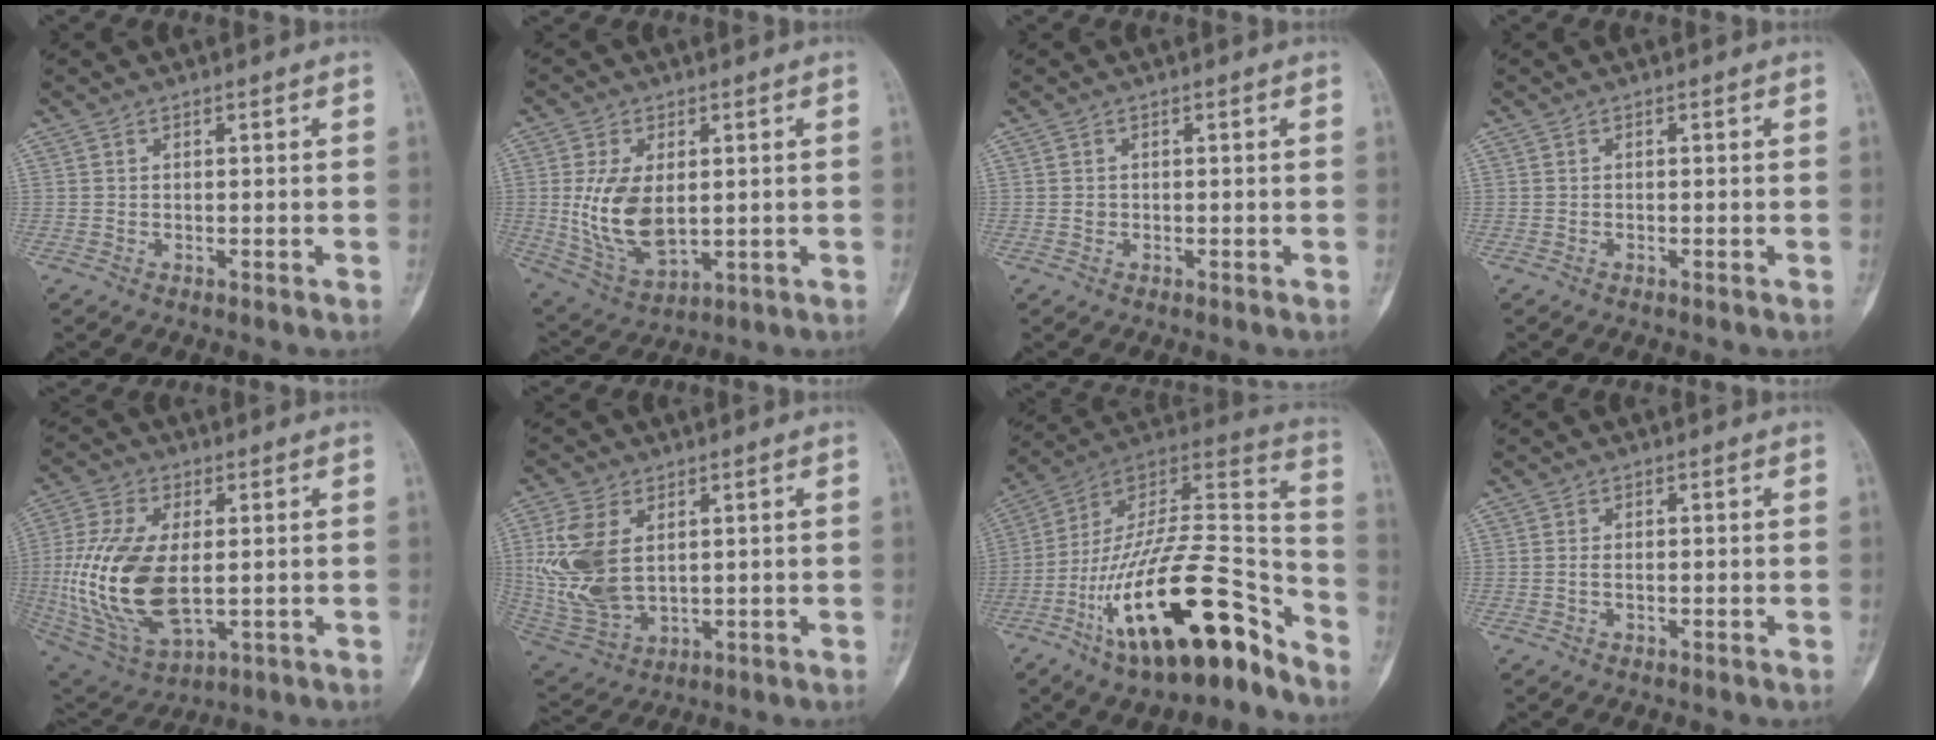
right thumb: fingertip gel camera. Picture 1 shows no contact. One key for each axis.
{"total": 12.5, "fx": 0.8, "fy": 7.3, "fz": 10.1, "tx": -0.187, "ty": -0.012, "tz": 0.033}
{"total": 0.7, "fx": -0.1, "fy": 0.6, "fz": 0.2, "tx": -0.001, "ty": 0.003, "tz": -0.001}
{"total": 0.0}
{"total": 20.1, "fx": -0.5, "fy": 10.8, "fz": 17.0, "tx": -0.362, "ty": -0.012, "tz": 0.007}
{"total": 14.2, "fx": 2.6, "fy": 8.9, "fz": 10.8, "tx": -0.226, "ty": -0.012, "tz": 0.066}
{"total": 28.0, "fx": -15.6, "fy": 9.6, "fz": 21.2, "tx": -0.321, "ty": 0.096, "tz": -0.260}
{"total": 1.1, "fx": -0.2, "fy": 0.6, "fz": 0.9, "tx": -0.024, "ty": 0.005, "tz": -0.003}